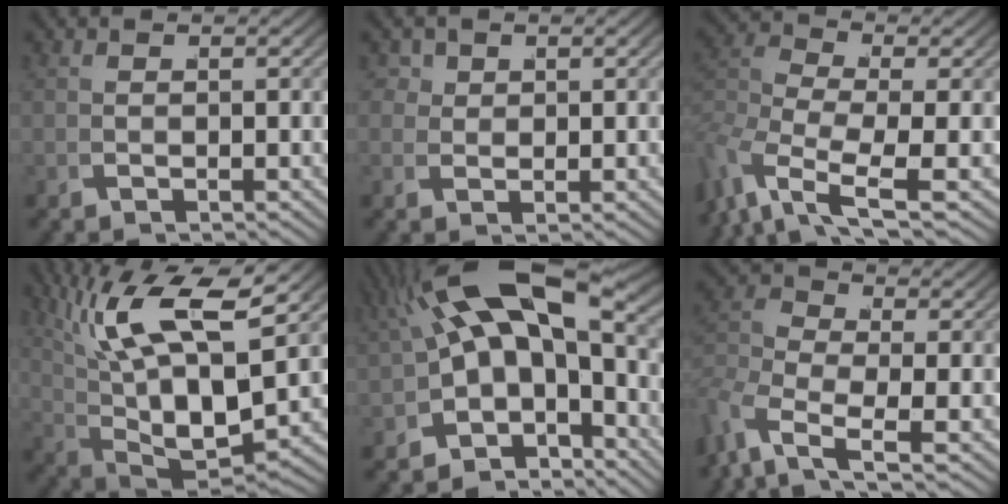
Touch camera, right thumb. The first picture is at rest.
{"total": 2.5, "force": [1.3, 1.8, 1.1], "torque": [-0.024, -0.007, 0.031]}
{"total": 6.9, "force": [-0.4, 4.4, 5.3], "torque": [-0.145, -0.034, 0.012]}
{"total": 14.1, "force": [2.2, 8.3, 11.1], "torque": [-0.231, -0.039, 0.061]}
{"total": 11.0, "force": [-0.1, 7.3, 8.2], "torque": [-0.145, -0.020, 0.004]}
{"total": 7.2, "force": [-1.9, 4.9, 5.0], "torque": [-0.140, -0.039, -0.016]}